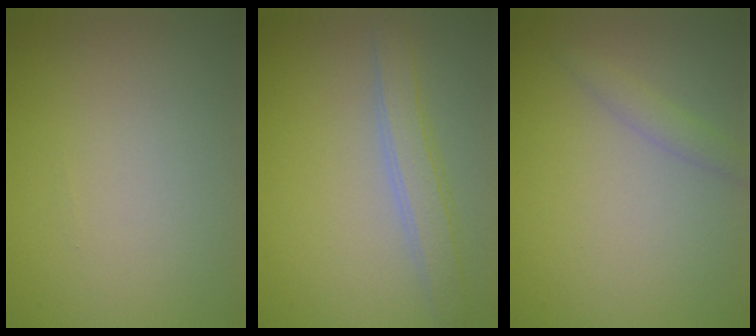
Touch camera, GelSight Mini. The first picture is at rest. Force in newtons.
{"total": 2.9, "press": 2.9, "slide": 0.2}
{"total": 1.3, "press": 1.3, "slide": 0.1}